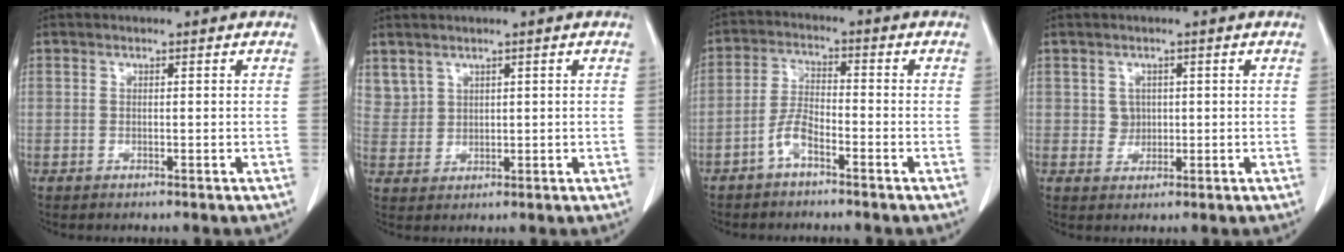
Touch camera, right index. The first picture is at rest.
{"total": 3.8, "force": [2.7, 2.6, 0.4], "torque": [-0.004, 0.004, 0.063]}
{"total": 4.3, "force": [-2.8, 1.3, 3.0], "torque": [-0.065, 0.010, -0.056]}
{"total": 2.0, "force": [0.4, 1.8, 0.6], "torque": [-0.006, -0.001, 0.008]}